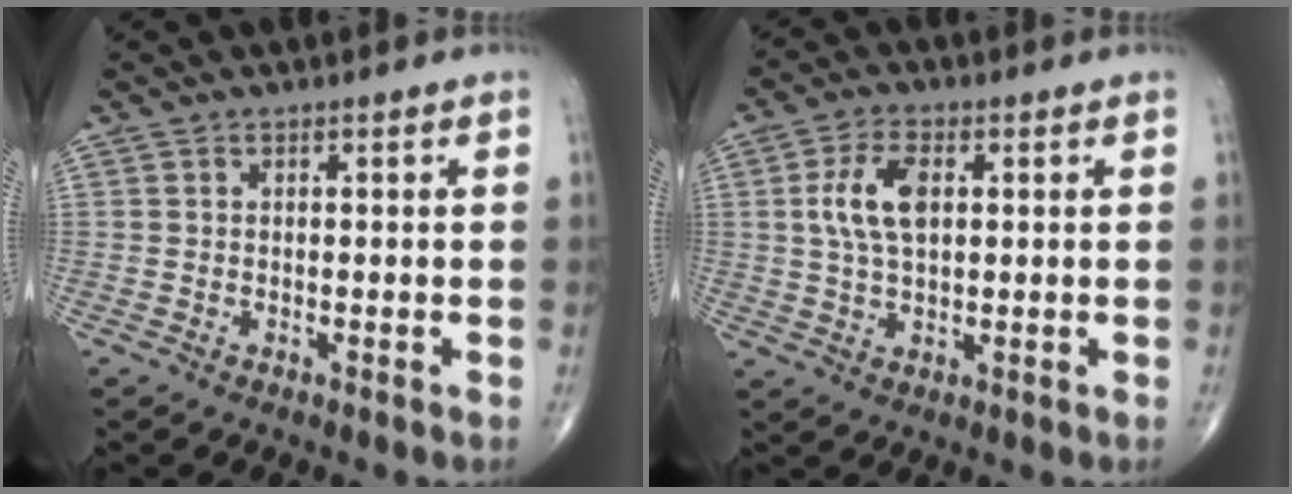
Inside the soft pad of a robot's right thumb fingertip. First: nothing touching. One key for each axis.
{"total": 8.0, "fx": 1.5, "fy": 4.2, "fz": 6.6, "tx": -0.131, "ty": 0.003, "tz": 0.029}